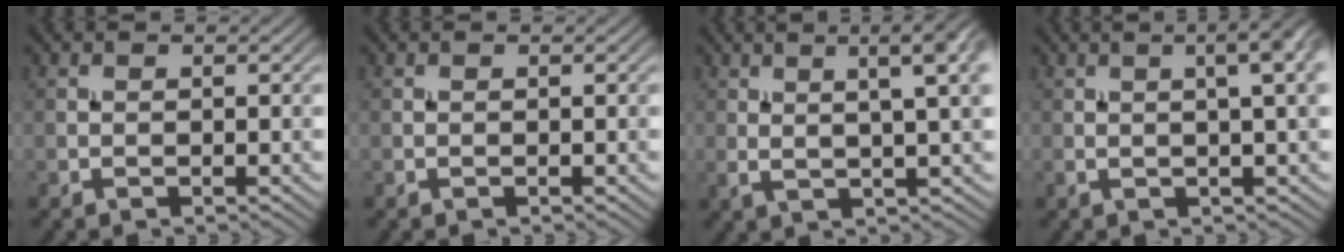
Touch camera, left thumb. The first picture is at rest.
{"total": 0.0}
{"total": 9.3, "force": [3.4, 2.4, 8.3], "torque": [-0.109, 0.030, 0.046]}
{"total": 7.0, "force": [2.1, 1.9, 6.4], "torque": [-0.068, 0.028, 0.017]}